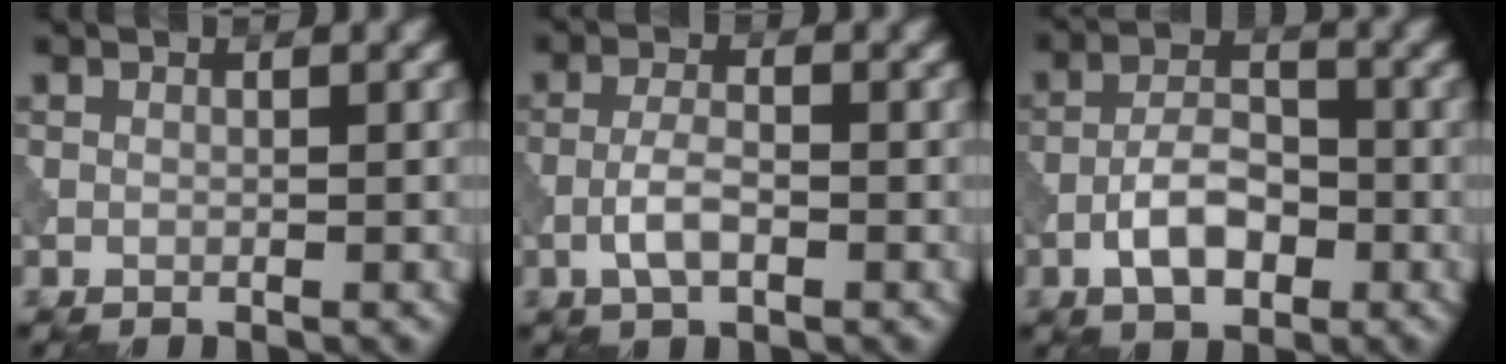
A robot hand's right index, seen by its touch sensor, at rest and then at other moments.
{"total": 2.8, "force": [-1.1, 1.0, 2.3], "torque": [-0.049, 0.004, -0.027]}
{"total": 4.8, "force": [-2.0, 2.4, 3.6], "torque": [-0.058, 0.008, -0.042]}